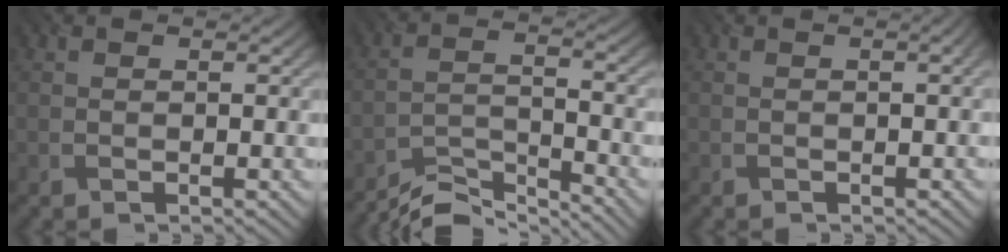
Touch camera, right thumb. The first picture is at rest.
{"total": 7.0, "force": [-6.4, 1.1, 2.4], "torque": [-0.052, -0.007, -0.123]}
{"total": 1.6, "force": [0.0, 0.4, 1.6], "torque": [-0.019, 0.002, -0.004]}